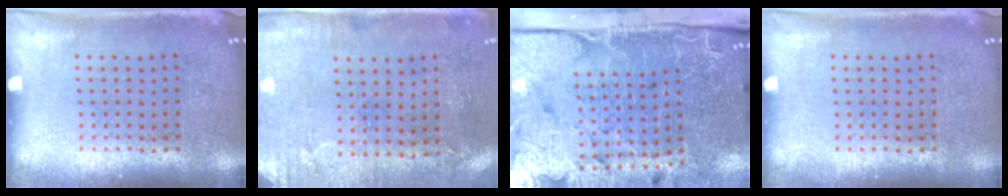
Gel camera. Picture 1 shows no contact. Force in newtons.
{"total": 2.9, "press": 2.4, "slide": 1.7}
{"total": 5.0, "press": 4.0, "slide": 3.1}
{"total": 0.0}